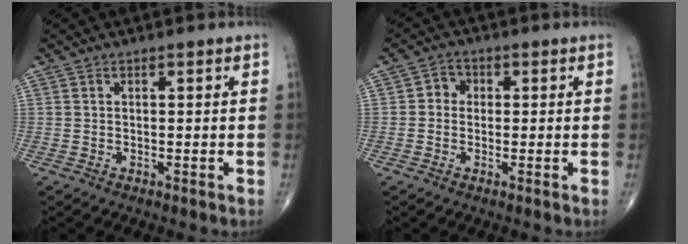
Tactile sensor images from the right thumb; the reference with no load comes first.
{"total": 2.8, "force": [0.0, 2.5, 1.2], "torque": [0.001, 0.008, -0.010]}